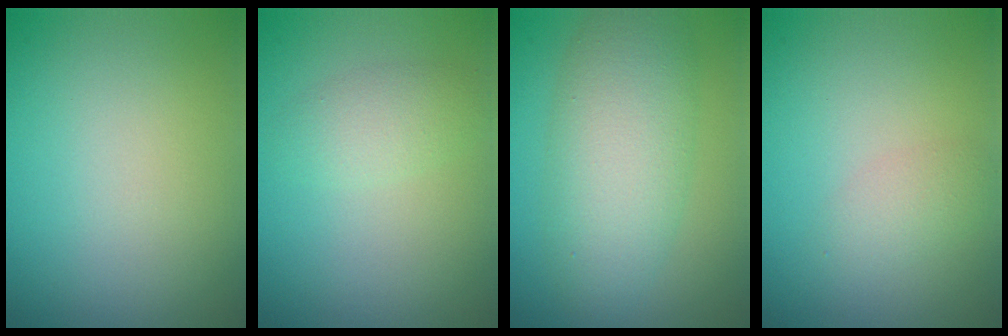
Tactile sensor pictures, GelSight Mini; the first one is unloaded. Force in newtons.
{"total": 2.0, "press": 2.0, "slide": 0.1}
{"total": 6.7, "press": 6.7, "slide": 0.1}
{"total": 1.6, "press": 1.6, "slide": 0.1}